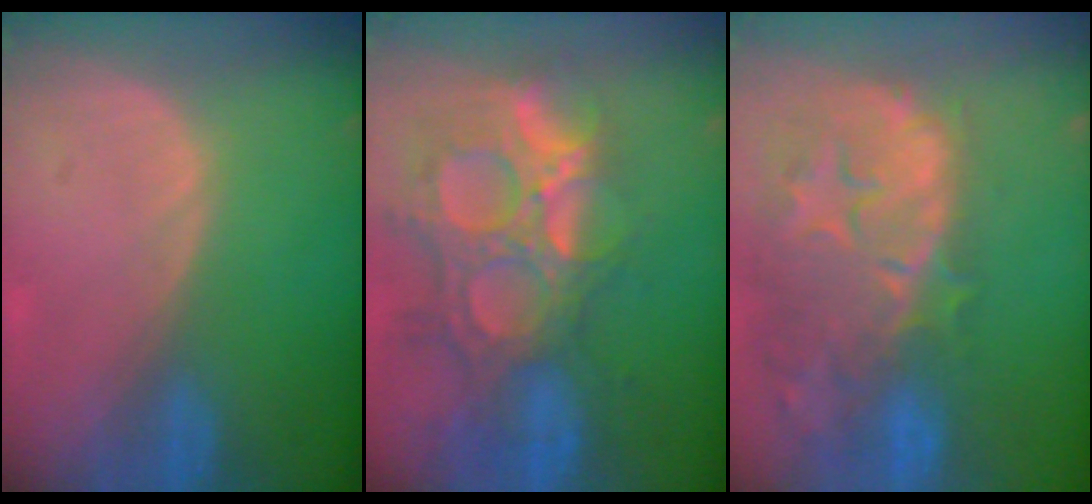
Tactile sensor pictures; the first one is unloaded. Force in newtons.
{"total": 14.1, "press": 11.9, "slide": 7.6}
{"total": 14.7, "press": 11.7, "slide": 8.9}